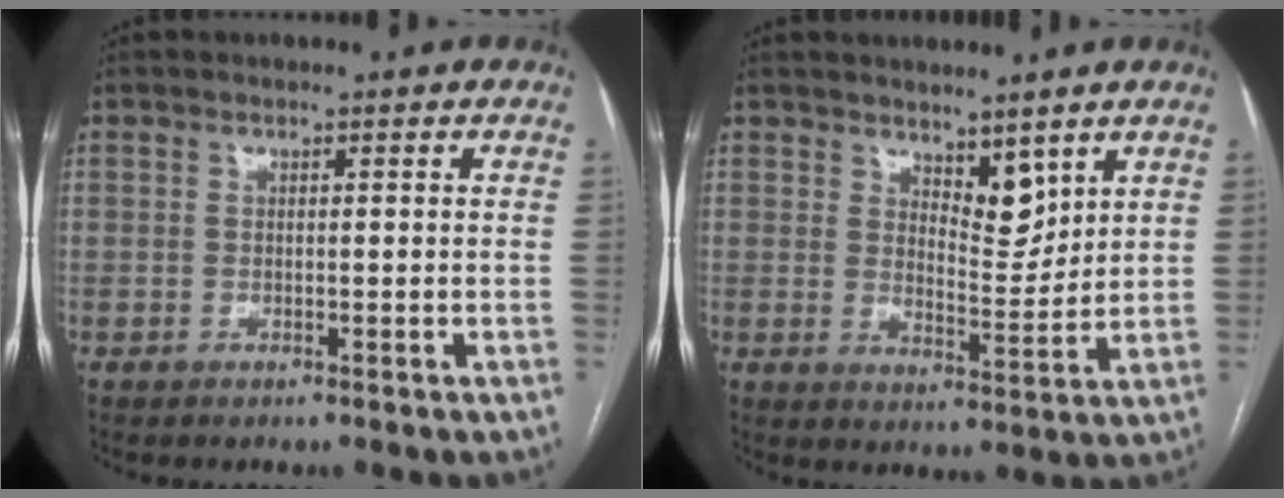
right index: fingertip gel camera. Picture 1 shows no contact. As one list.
[{"total": 5.2, "force": [3.7, 2.1, 3.0], "torque": [-0.049, -0.009, 0.068]}]